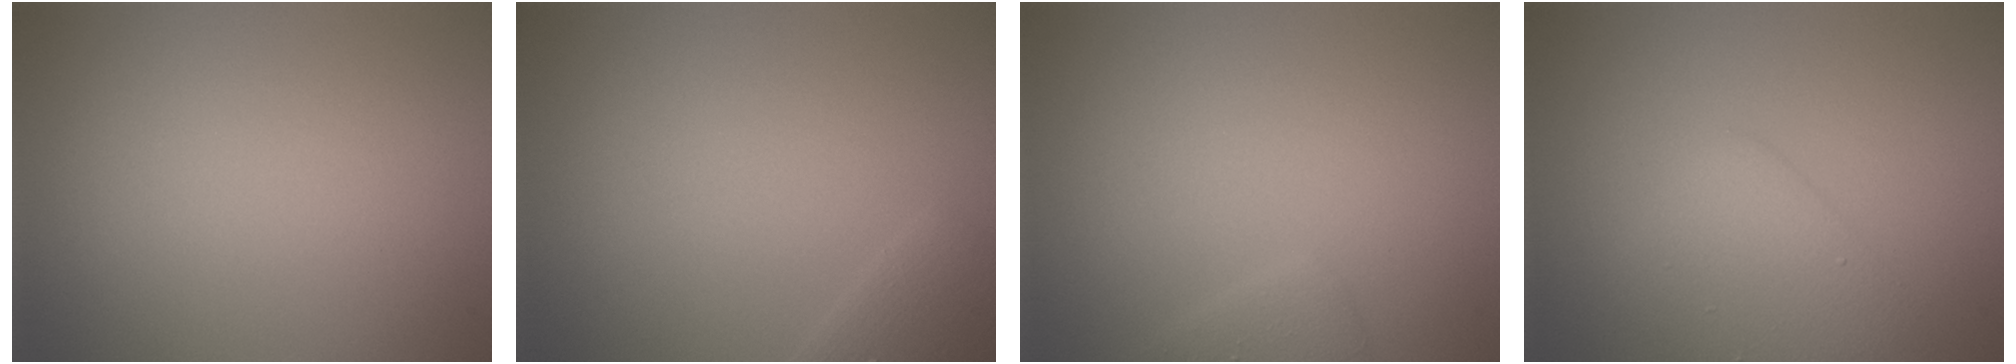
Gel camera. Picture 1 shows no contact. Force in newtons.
{"total": 1.6, "press": 1.6, "slide": 0.1}
{"total": 1.4, "press": 1.4, "slide": 0.1}
{"total": 3.0, "press": 3.0, "slide": 0.2}